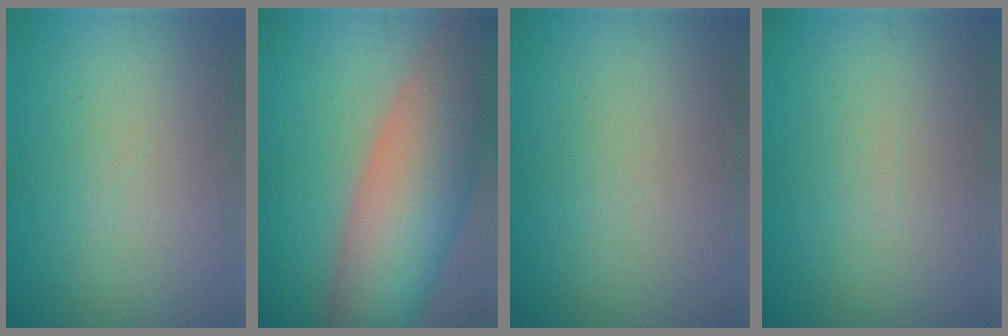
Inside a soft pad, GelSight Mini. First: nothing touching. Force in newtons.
{"total": 11.7, "press": 11.7, "slide": 0.7}
{"total": 0.0}
{"total": 0.0}